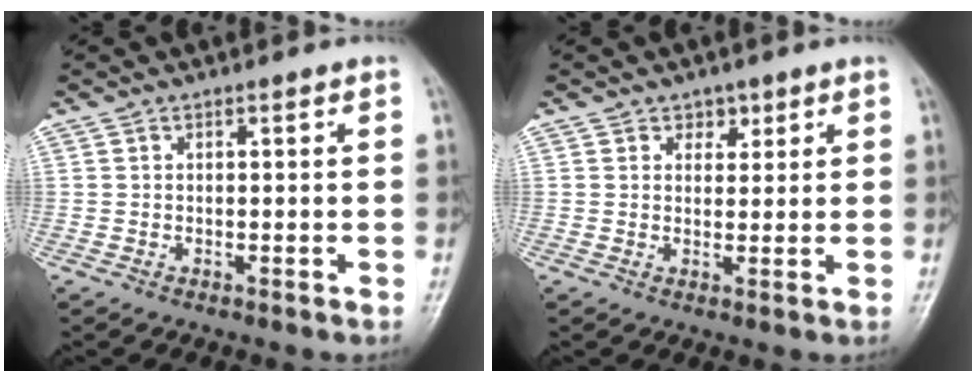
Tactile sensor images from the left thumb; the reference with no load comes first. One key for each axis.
{"total": 2.6, "fx": 1.5, "fy": 1.9, "fz": 0.8, "tx": 0.012, "ty": -0.007, "tz": 0.020}